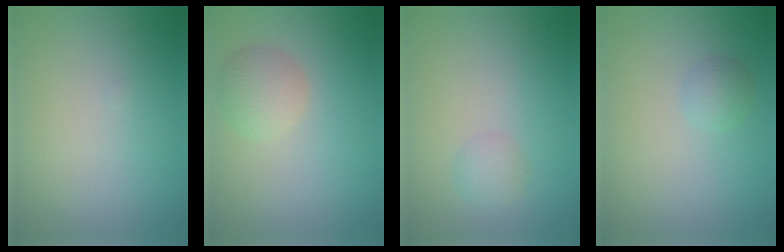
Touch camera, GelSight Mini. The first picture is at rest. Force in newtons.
{"total": 2.7, "press": 2.7, "slide": 0.1}
{"total": 1.4, "press": 1.4, "slide": 0.0}
{"total": 1.5, "press": 1.5, "slide": 0.1}